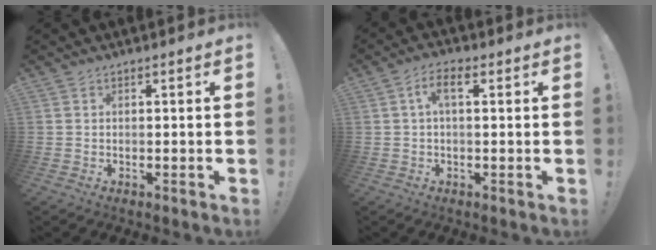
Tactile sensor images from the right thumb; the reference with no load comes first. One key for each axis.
{"total": 5.2, "fx": 1.1, "fy": 2.4, "fz": 4.5, "tx": -0.071, "ty": 0.008, "tz": 0.015}